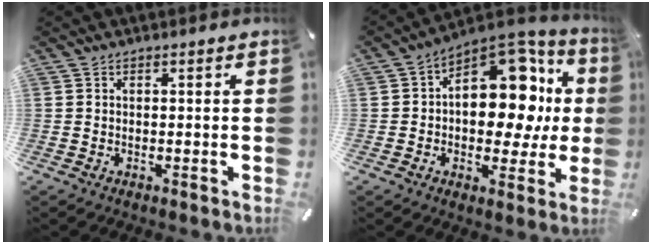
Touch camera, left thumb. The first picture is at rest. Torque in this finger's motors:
{"motor_torque": [1.98, 2.00, 0.41, -0.08, 0.30]}